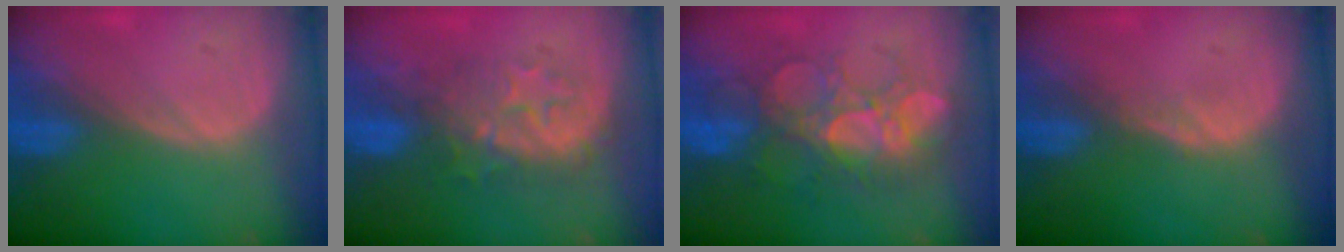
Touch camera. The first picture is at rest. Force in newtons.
{"total": 7.9, "press": 7.8, "slide": 1.4}
{"total": 9.1, "press": 8.9, "slide": 1.9}
{"total": 1.0, "press": 1.0, "slide": 0.1}